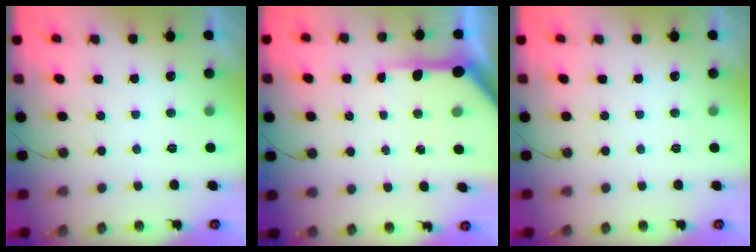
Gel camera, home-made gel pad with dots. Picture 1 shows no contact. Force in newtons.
{"total": 10.2, "press": 10.2, "slide": 1.2}
{"total": 0.0}